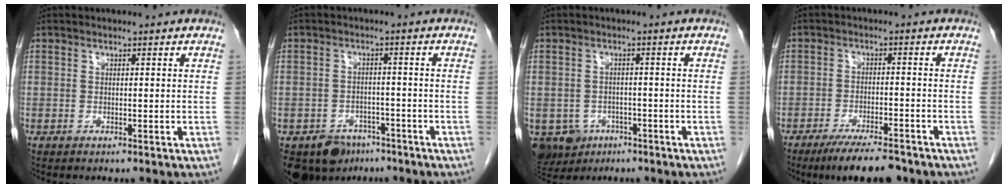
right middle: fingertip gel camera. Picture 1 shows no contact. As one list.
[{"total": 7.7, "force": [-5.3, 5.3, 2.0], "torque": [-0.036, 0.002, -0.077]}, {"total": 7.3, "force": [-4.0, 5.8, 1.7], "torque": [-0.040, 0.003, -0.055]}, {"total": 8.2, "force": [-6.6, 1.8, 4.6], "torque": [-0.068, -0.013, -0.106]}]